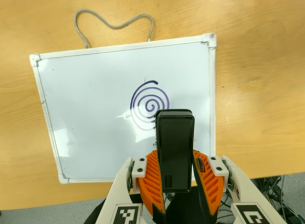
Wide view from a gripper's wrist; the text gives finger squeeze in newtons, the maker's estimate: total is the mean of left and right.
{"total": 4.9, "left": 3.5, "right": 6.3}